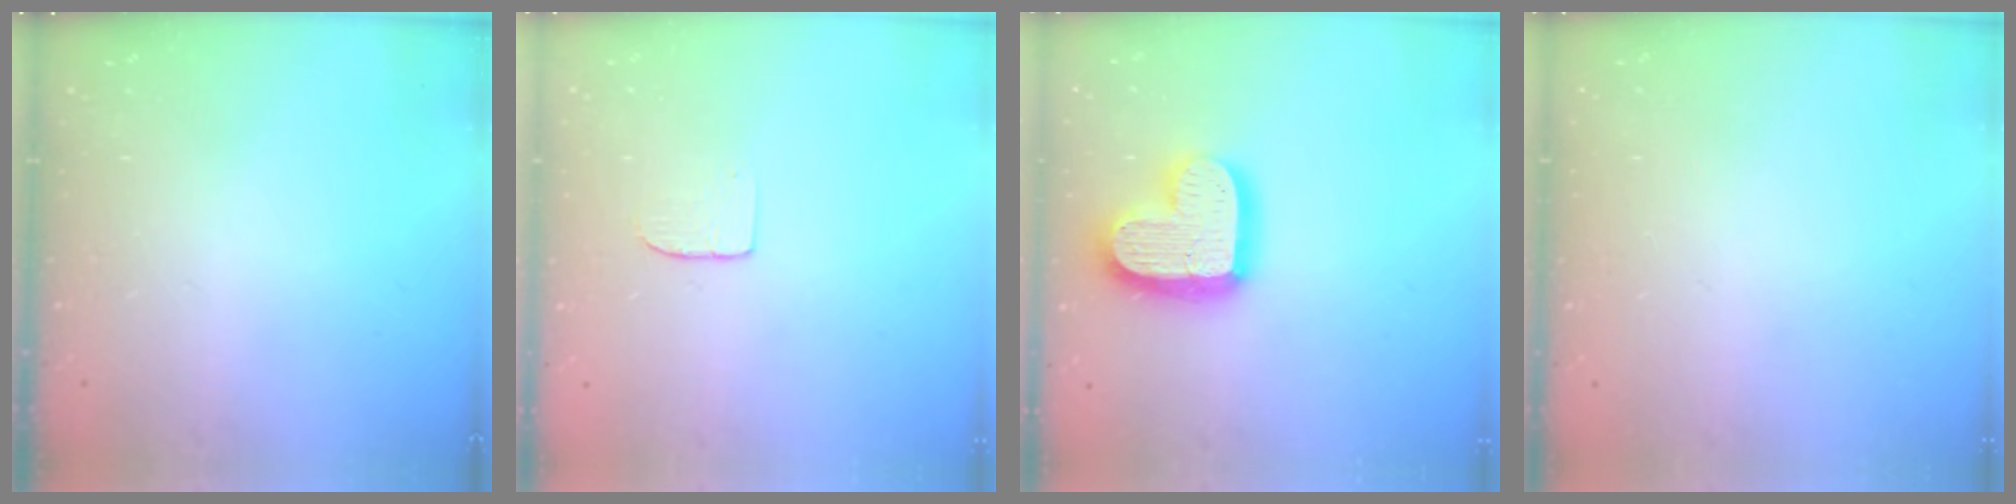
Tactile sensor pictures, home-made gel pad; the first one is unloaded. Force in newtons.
{"total": 3.7, "press": 3.7, "slide": 0.2}
{"total": 17.7, "press": 17.7, "slide": 1.5}
{"total": 0.0}